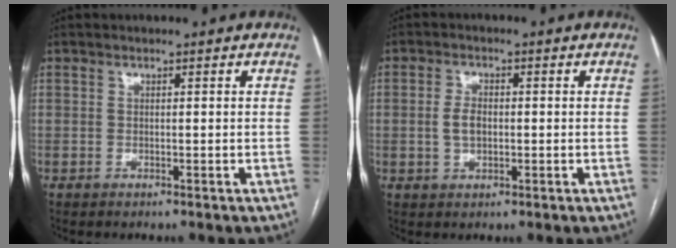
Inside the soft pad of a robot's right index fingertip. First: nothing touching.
{"total": 3.3, "force": [-0.2, 1.9, 2.7], "torque": [-0.056, 0.004, -0.002]}